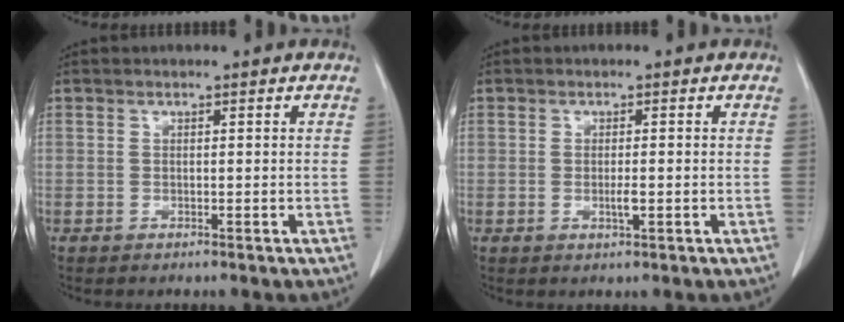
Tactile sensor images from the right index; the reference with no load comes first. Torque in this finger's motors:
{"motor_torque": [0.62, -0.07, 0.15, 0.04]}